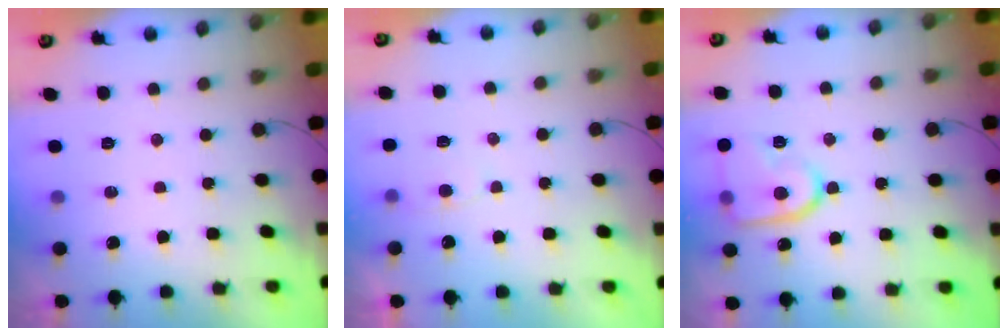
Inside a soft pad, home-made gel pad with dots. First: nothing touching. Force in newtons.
{"total": 3.3, "press": 3.3, "slide": 0.4}
{"total": 13.9, "press": 13.8, "slide": 1.2}